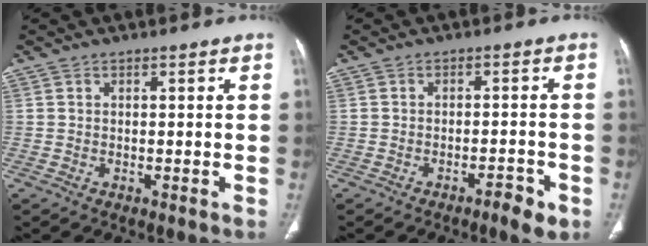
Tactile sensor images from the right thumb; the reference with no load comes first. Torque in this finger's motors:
{"motor_torque": [0.32, 0.50, -0.12, 0.05, 0.15]}